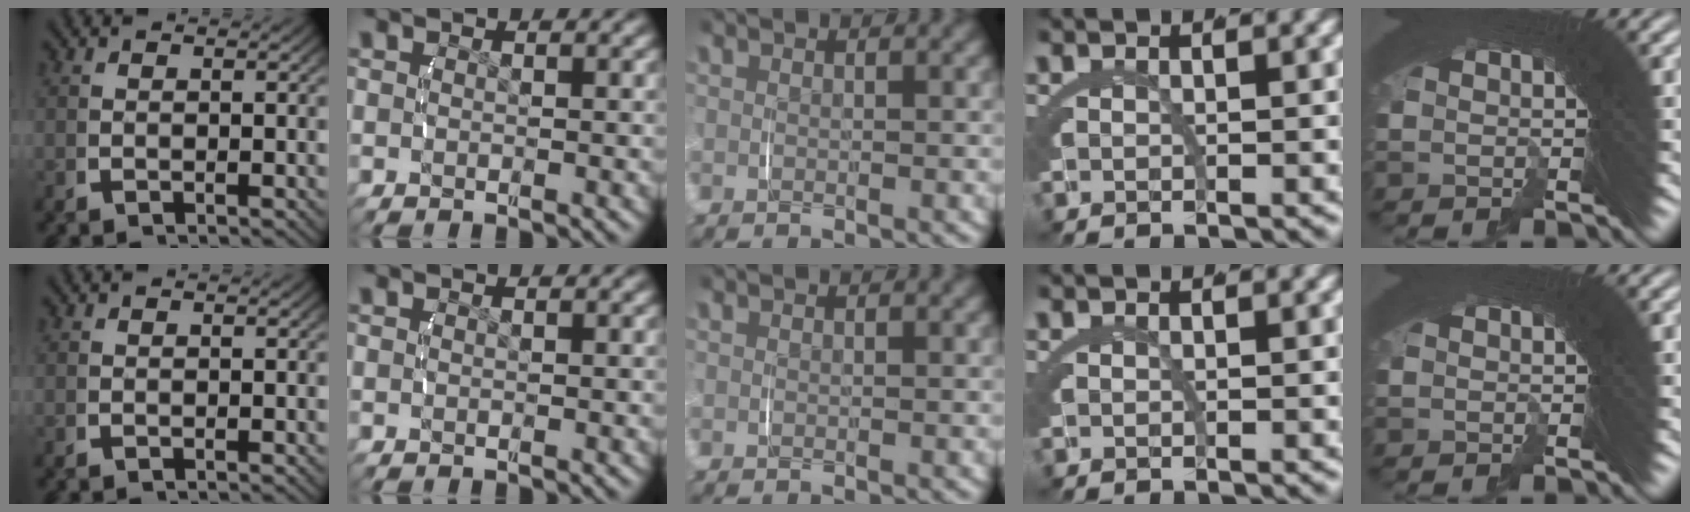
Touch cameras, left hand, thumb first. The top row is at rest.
{}